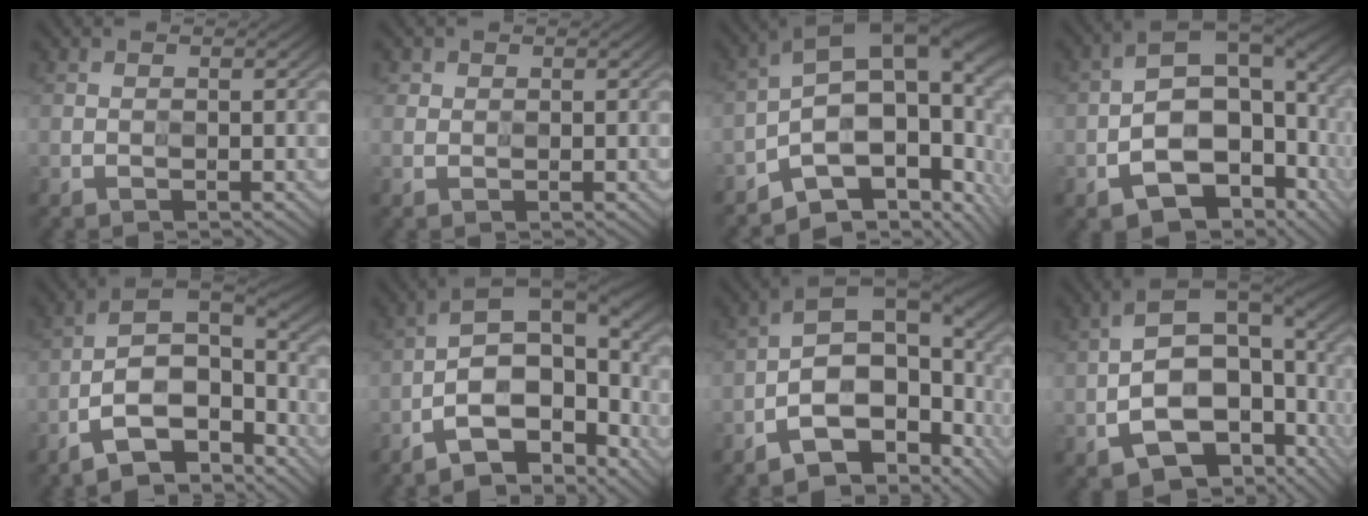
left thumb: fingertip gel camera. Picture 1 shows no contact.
{"total": 1.7, "force": [1.2, 1.1, -0.3], "torque": [0.000, 0.000, 0.020]}
{"total": 14.2, "force": [-4.4, 7.1, 11.4], "torque": [-0.172, 0.008, -0.062]}
{"total": 10.7, "force": [-4.4, 6.6, 7.3], "torque": [-0.113, -0.013, -0.074]}
{"total": 10.2, "force": [-6.4, 4.1, 6.8], "torque": [-0.124, 0.001, -0.123]}
{"total": 12.5, "force": [-5.7, 5.7, 9.5], "torque": [-0.149, 0.004, -0.096]}
{"total": 10.3, "force": [-4.8, 5.3, 7.4], "torque": [-0.107, 0.001, -0.085]}
{"total": 11.2, "force": [-4.4, 6.9, 7.6], "torque": [-0.136, -0.011, -0.073]}